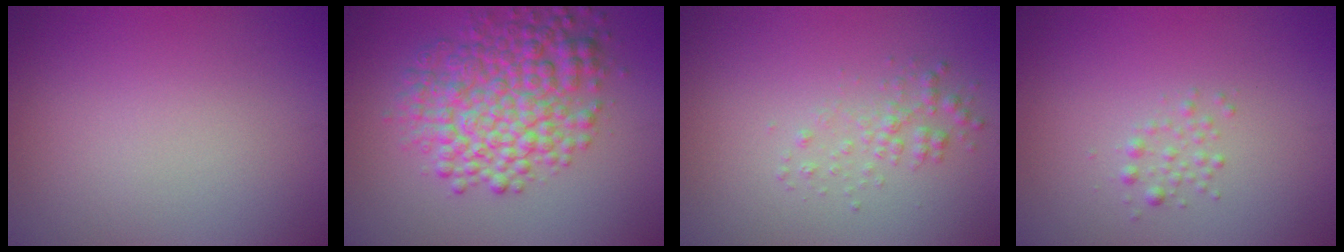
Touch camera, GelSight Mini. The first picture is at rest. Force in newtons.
{"total": 7.3, "press": 7.3, "slide": 0.1}
{"total": 1.6, "press": 1.6, "slide": 0.0}
{"total": 1.1, "press": 1.1, "slide": 0.0}